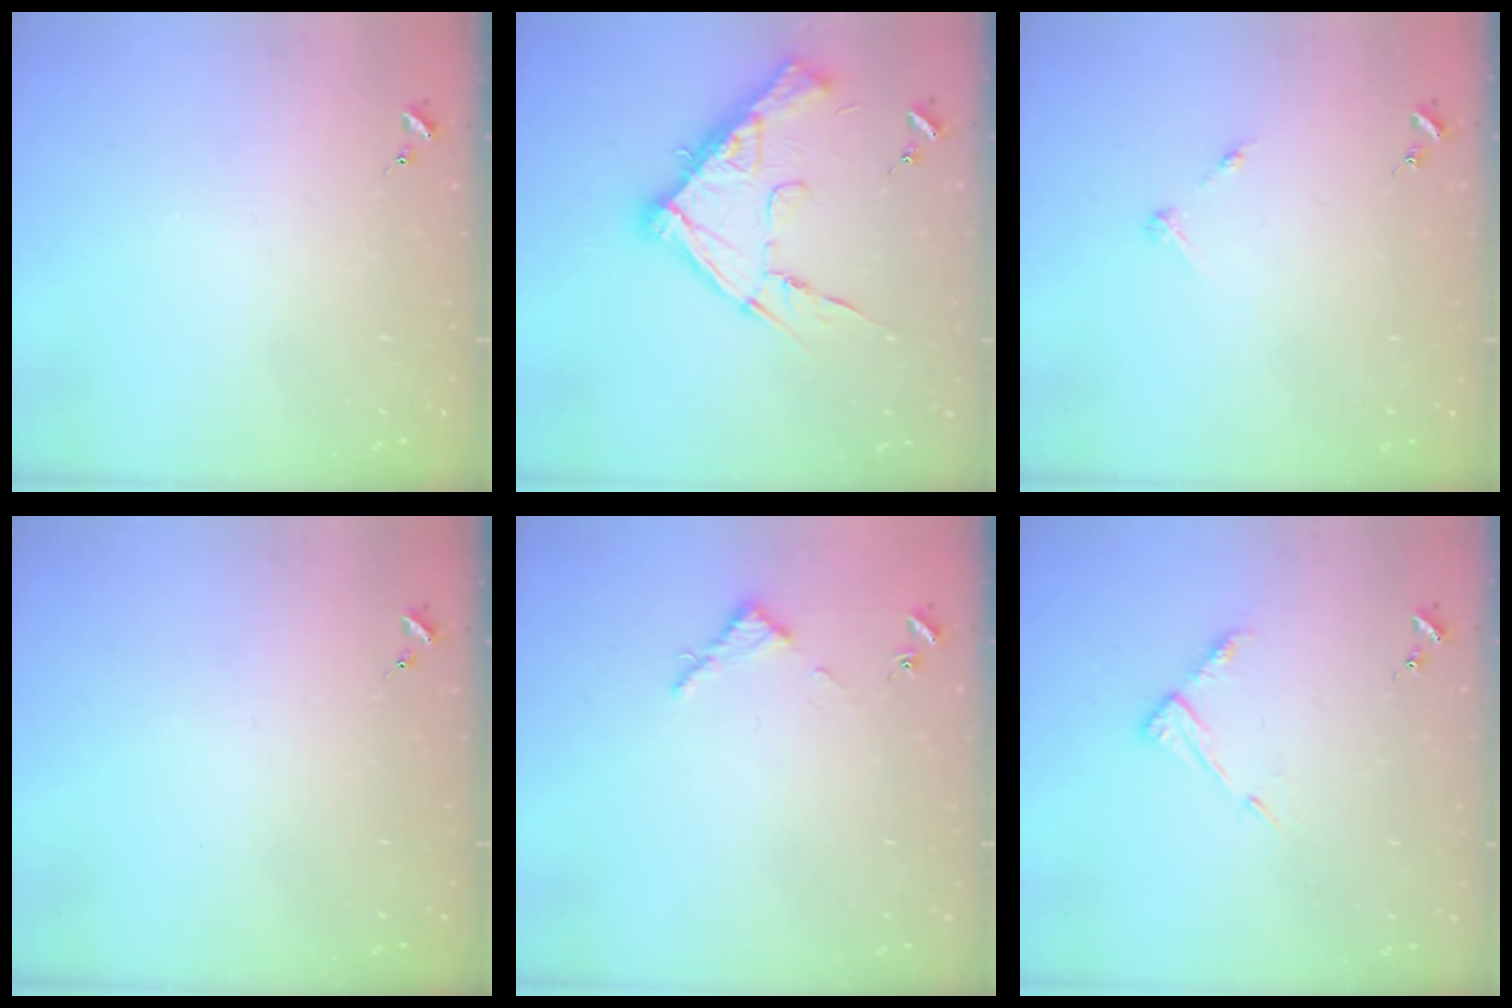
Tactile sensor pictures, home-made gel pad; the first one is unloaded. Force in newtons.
{"total": 15.4, "press": 15.4, "slide": 0.4}
{"total": 2.8, "press": 2.8, "slide": 0.3}
{"total": 0.0}
{"total": 2.8, "press": 2.8, "slide": 0.3}
{"total": 7.4, "press": 7.4, "slide": 0.6}